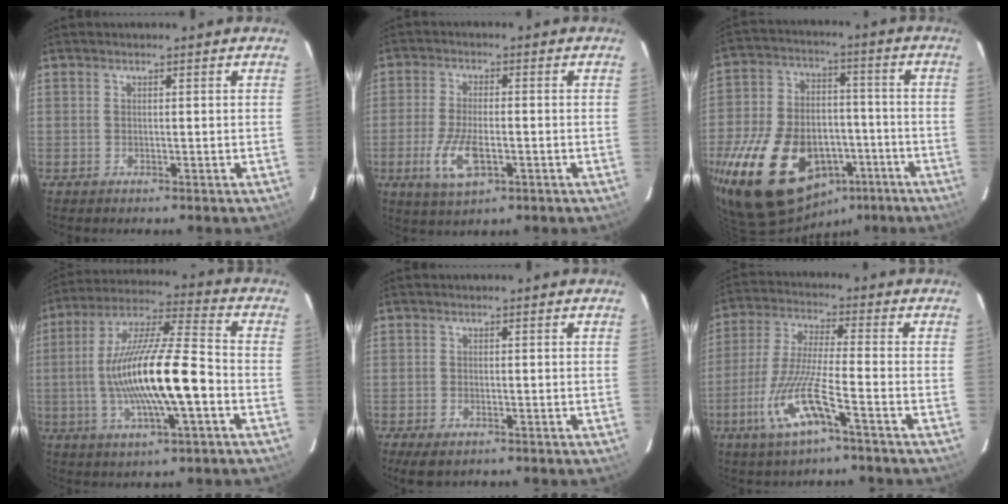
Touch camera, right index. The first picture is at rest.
{"total": 8.8, "force": [-3.0, 3.4, 7.5], "torque": [-0.162, -0.013, -0.053]}
{"total": 32.0, "force": [-15.7, 19.5, 20.0], "torque": [-0.445, -0.006, -0.226]}
{"total": 18.5, "force": [-3.6, 3.2, 17.9], "torque": [-0.337, 0.000, -0.066]}
{"total": 3.4, "force": [-2.1, 1.7, 2.0], "torque": [-0.045, -0.011, -0.038]}
{"total": 12.3, "force": [-6.0, 1.5, 10.7], "torque": [-0.233, -0.010, -0.117]}